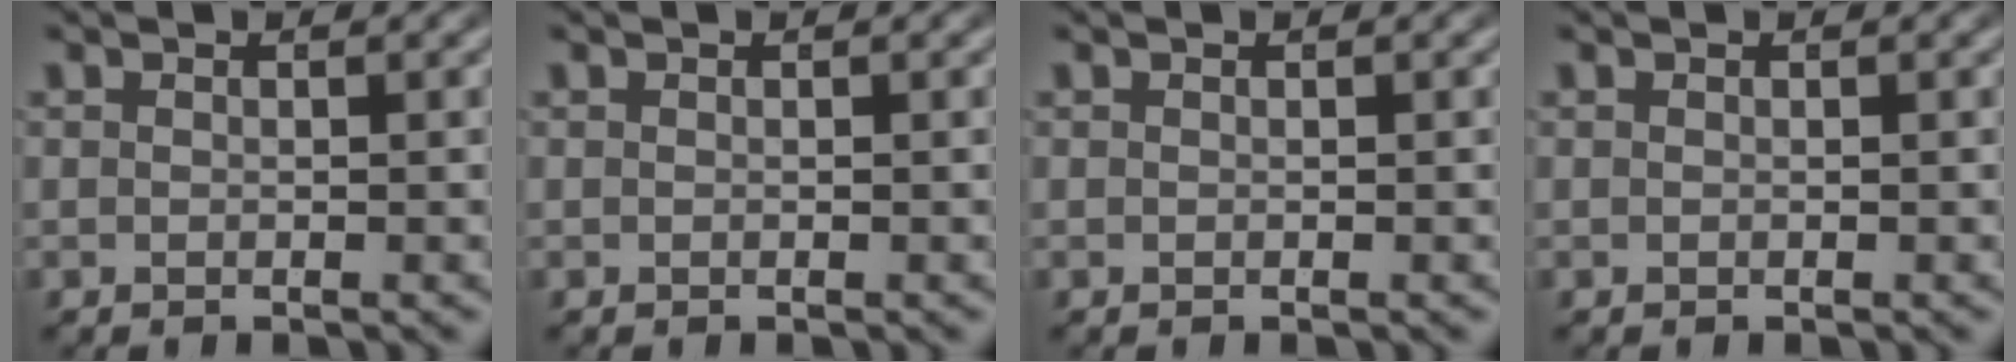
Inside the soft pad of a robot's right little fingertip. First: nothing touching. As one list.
[{"total": 0.0}, {"total": 0.0}, {"total": 0.0}]